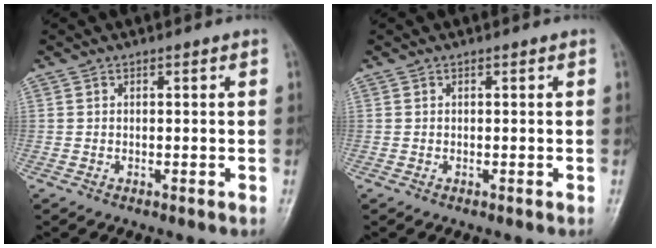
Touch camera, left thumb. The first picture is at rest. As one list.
[{"total": 0.0}]